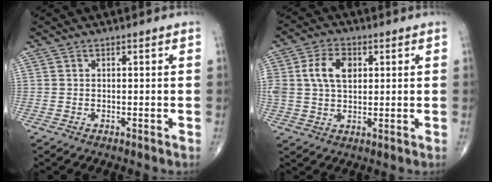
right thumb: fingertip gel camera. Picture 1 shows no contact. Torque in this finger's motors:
{"motor_torque": [0.70, 0.88, 0.81, 0.14, 0.34]}